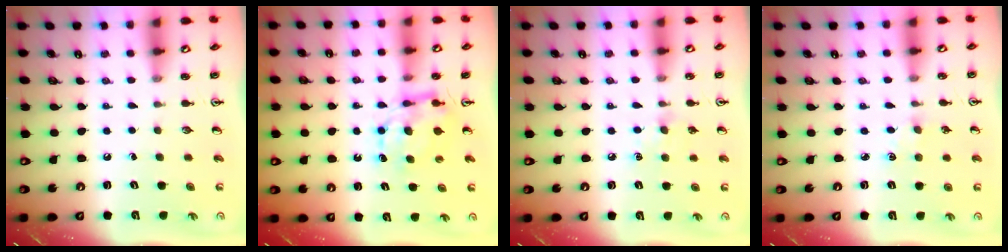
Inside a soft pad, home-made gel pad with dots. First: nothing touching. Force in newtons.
{"total": 6.8, "press": 6.8, "slide": 0.5}
{"total": 6.3, "press": 6.2, "slide": 0.8}
{"total": 2.9, "press": 2.9, "slide": 0.3}